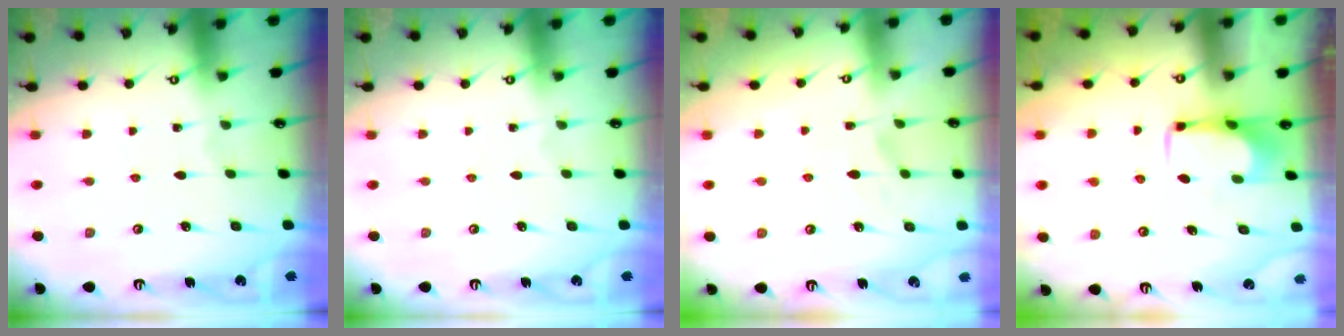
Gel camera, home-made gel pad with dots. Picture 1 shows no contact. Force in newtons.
{"total": 0.0}
{"total": 2.3, "press": 2.0, "slide": 1.2}
{"total": 1.7, "press": 1.6, "slide": 0.4}